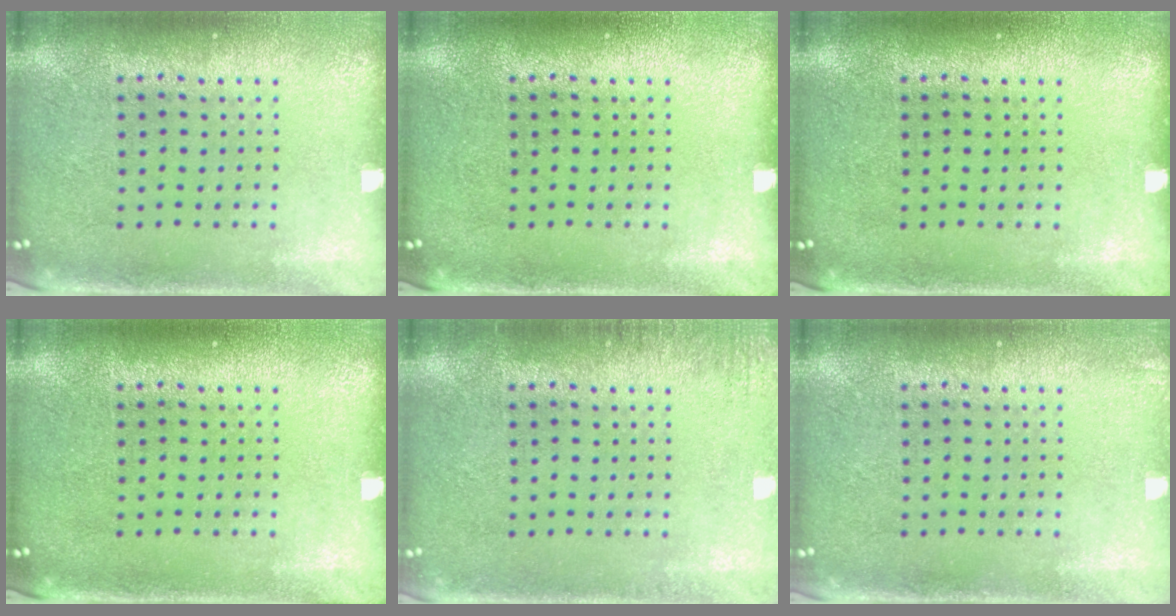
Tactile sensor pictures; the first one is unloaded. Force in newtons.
{"total": 0.0}
{"total": 0.0}
{"total": 0.0}
{"total": 1.4, "press": 1.4, "slide": 0.2}
{"total": 0.7, "press": 0.7, "slide": 0.1}